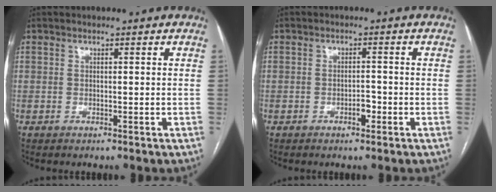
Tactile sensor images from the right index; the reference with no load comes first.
{"total": 1.9, "force": [-1.0, 0.9, 1.4], "torque": [-0.020, 0.005, -0.013]}